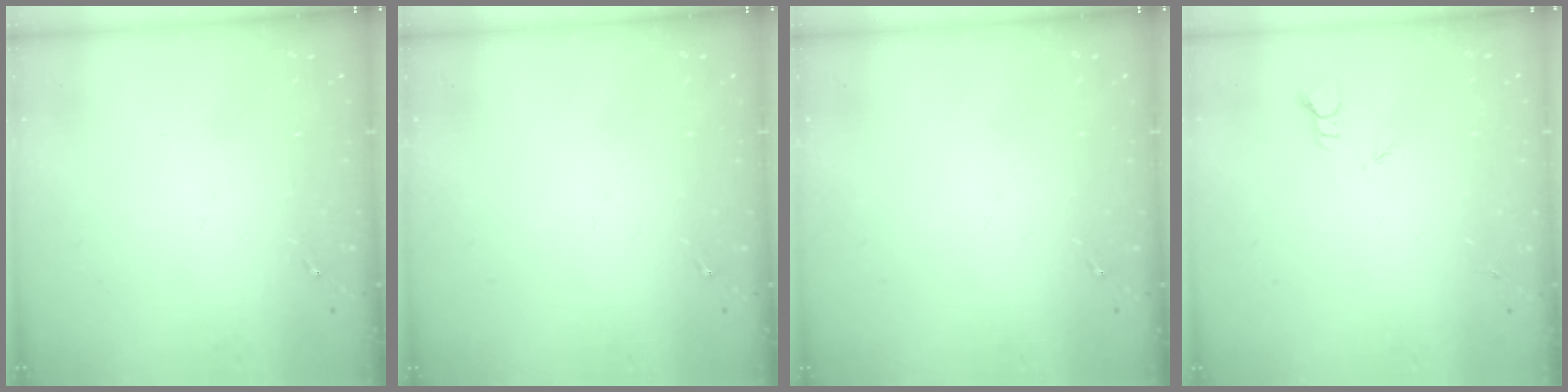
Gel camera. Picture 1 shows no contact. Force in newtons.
{"total": 0.0}
{"total": 0.0}
{"total": 1.8, "press": 1.8, "slide": 0.0}